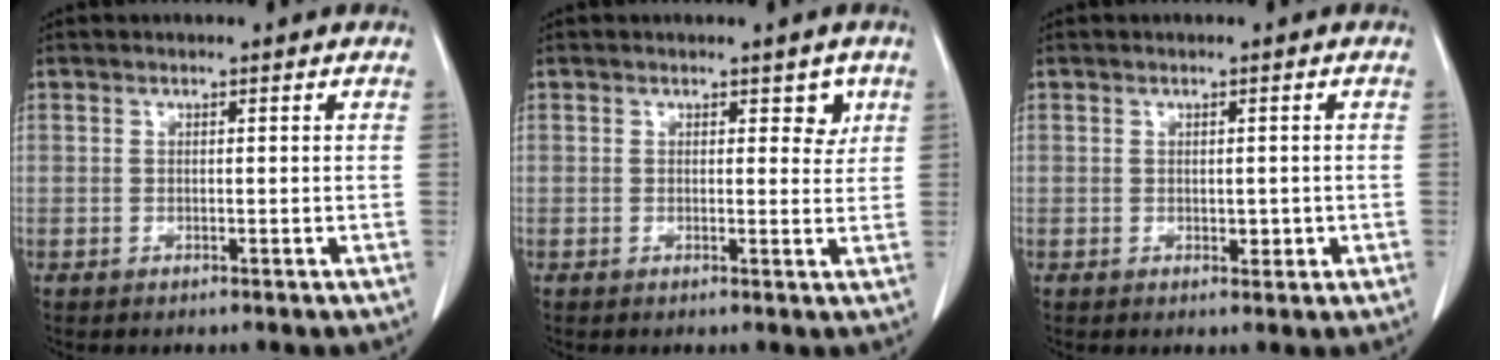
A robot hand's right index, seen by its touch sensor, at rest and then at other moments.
{"total": 2.4, "force": [1.2, 1.5, 1.5], "torque": [-0.008, -0.003, 0.014]}
{"total": 1.7, "force": [-0.2, 1.1, 1.4], "torque": [-0.015, 0.000, 0.003]}